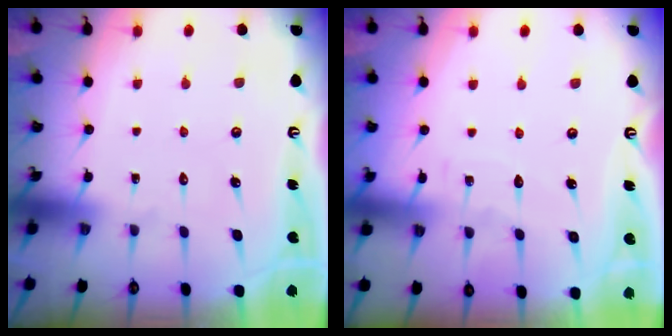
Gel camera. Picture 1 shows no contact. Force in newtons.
{"total": 2.1, "press": 2.1, "slide": 0.2}